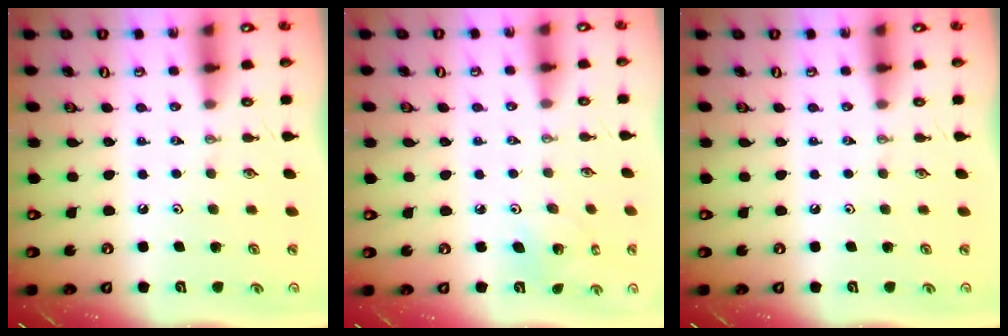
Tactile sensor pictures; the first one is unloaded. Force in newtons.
{"total": 2.9, "press": 2.9, "slide": 0.3}
{"total": 0.0}